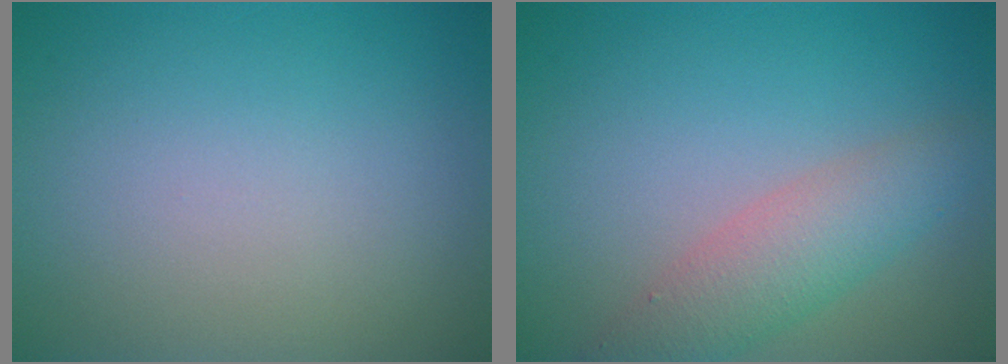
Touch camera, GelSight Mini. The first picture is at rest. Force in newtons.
{"total": 3.1, "press": 3.1, "slide": 0.3}